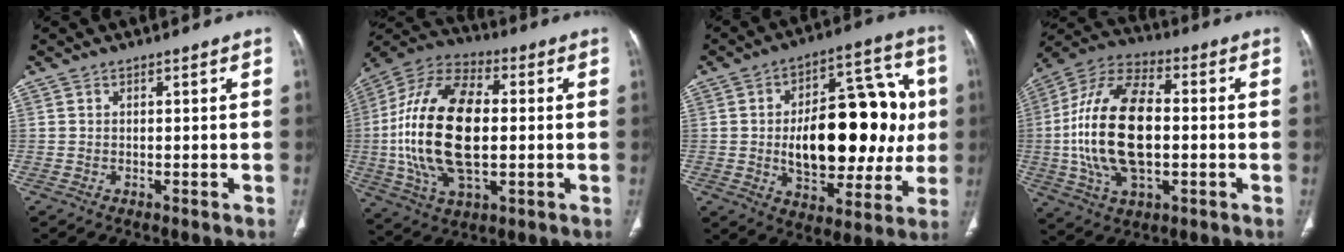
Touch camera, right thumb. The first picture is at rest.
{"total": 23.2, "force": [-0.2, 12.3, 19.7], "torque": [-0.397, 0.011, -0.005]}
{"total": 26.3, "force": [0.1, 14.0, 22.2], "torque": [-0.286, 0.021, 0.011]}
{"total": 21.2, "force": [-0.9, 11.4, 17.8], "torque": [-0.351, 0.018, -0.015]}